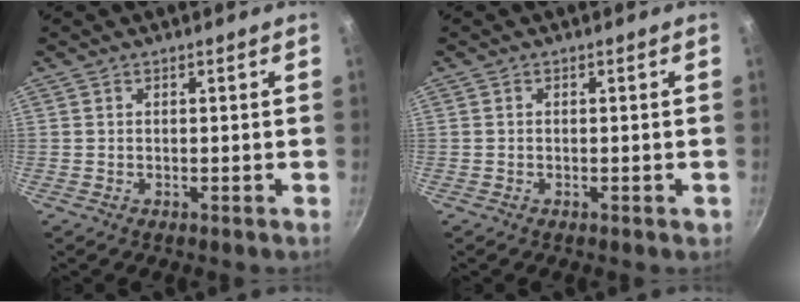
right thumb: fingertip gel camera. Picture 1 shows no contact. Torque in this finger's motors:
{"motor_torque": [-0.48, 0.31, -0.54, 0.22, 0.00]}